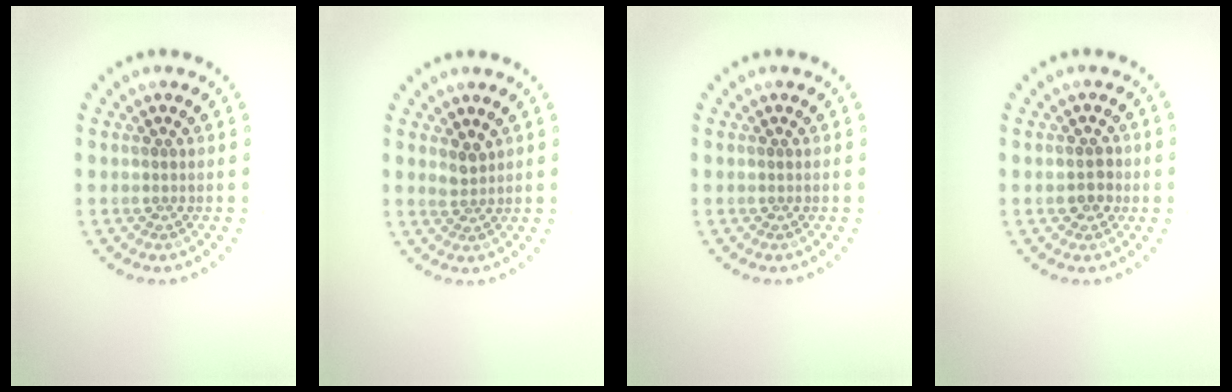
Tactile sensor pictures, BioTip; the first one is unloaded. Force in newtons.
{"total": 1.5, "press": 1.1, "slide": 1.0}
{"total": 0.0}
{"total": 1.9, "press": 1.8, "slide": 0.3}